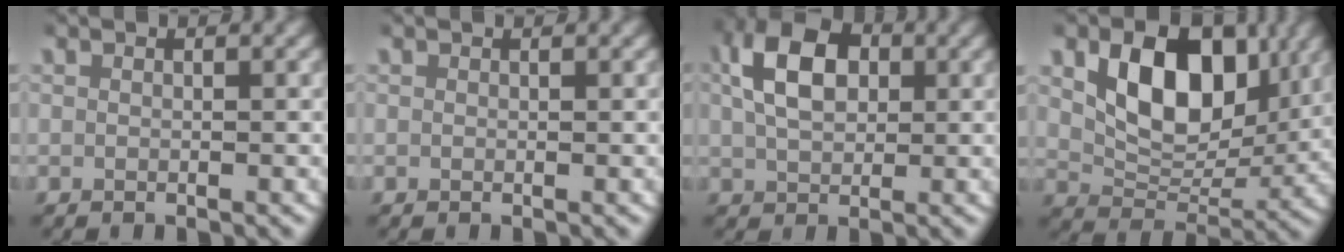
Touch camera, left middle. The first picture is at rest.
{"total": 0.0}
{"total": 6.9, "force": [1.9, 4.3, 5.1], "torque": [-0.089, 0.002, 0.035]}
{"total": 8.8, "force": [3.1, 5.6, 6.1], "torque": [-0.105, -0.011, 0.051]}